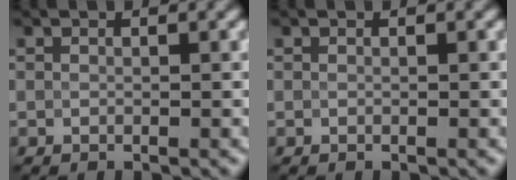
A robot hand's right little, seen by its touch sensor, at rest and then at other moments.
{"total": 0.0}